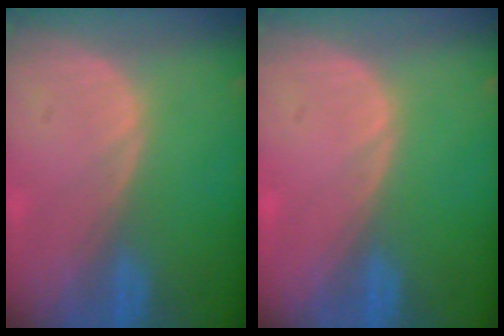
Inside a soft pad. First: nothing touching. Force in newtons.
{"total": 0.0}